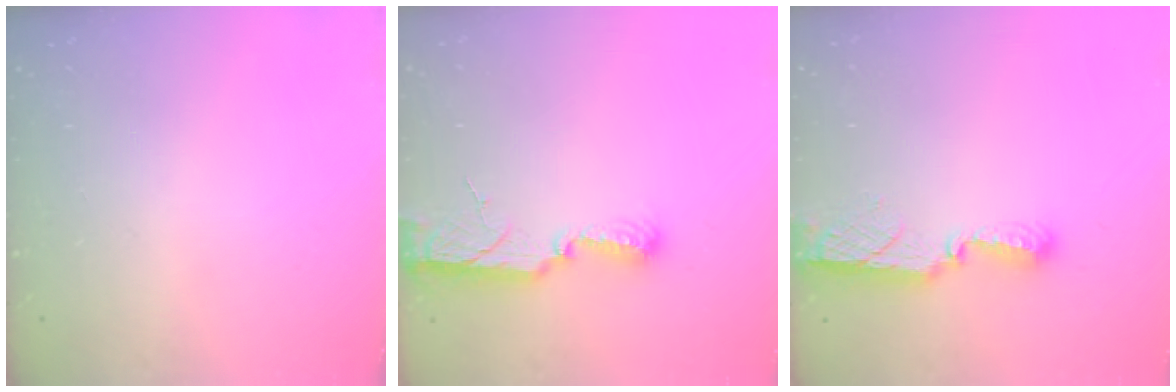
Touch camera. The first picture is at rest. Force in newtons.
{"total": 10.6, "press": 9.3, "slide": 5.2}
{"total": 7.6, "press": 7.6, "slide": 0.2}